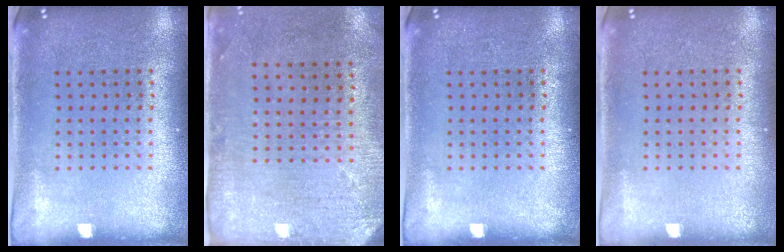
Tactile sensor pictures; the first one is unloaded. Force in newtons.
{"total": 2.9, "press": 2.4, "slide": 1.7}
{"total": 0.0}
{"total": 0.0}